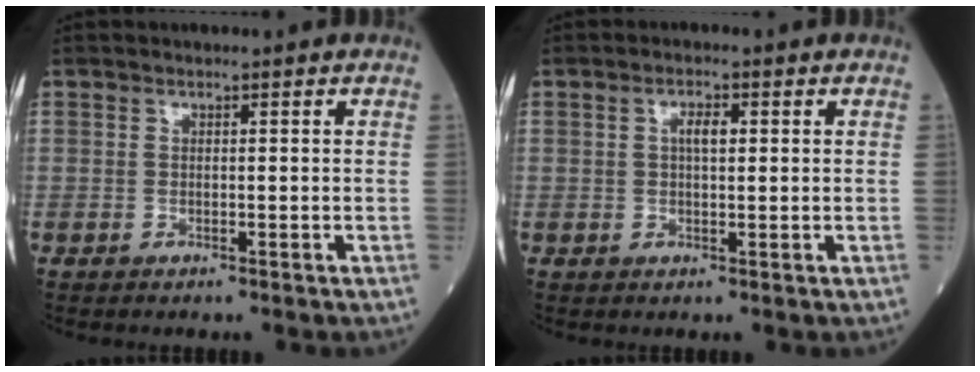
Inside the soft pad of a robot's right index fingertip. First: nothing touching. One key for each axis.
{"total": 2.4, "fx": 0.5, "fy": 0.8, "fz": 2.2, "tx": -0.039, "ty": 0.004, "tz": 0.008}